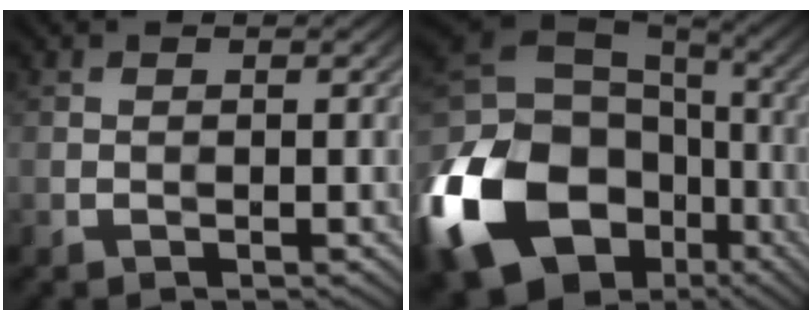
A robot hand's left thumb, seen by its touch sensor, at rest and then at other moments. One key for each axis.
{"total": 20.9, "fx": -8.1, "fy": 15.2, "fz": 11.9, "tx": -0.313, "ty": -0.034, "tz": -0.151}